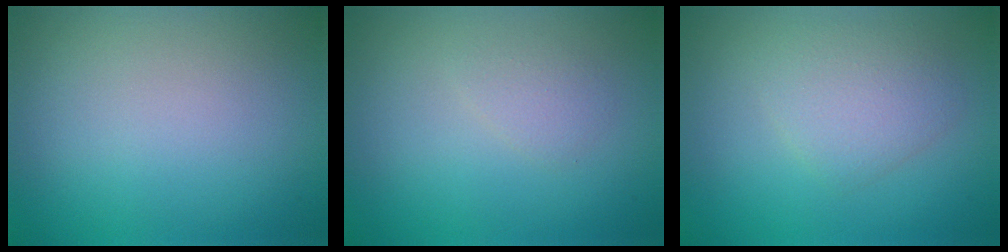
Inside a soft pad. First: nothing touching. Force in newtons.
{"total": 1.1, "press": 1.1, "slide": 0.1}
{"total": 2.8, "press": 2.8, "slide": 0.1}